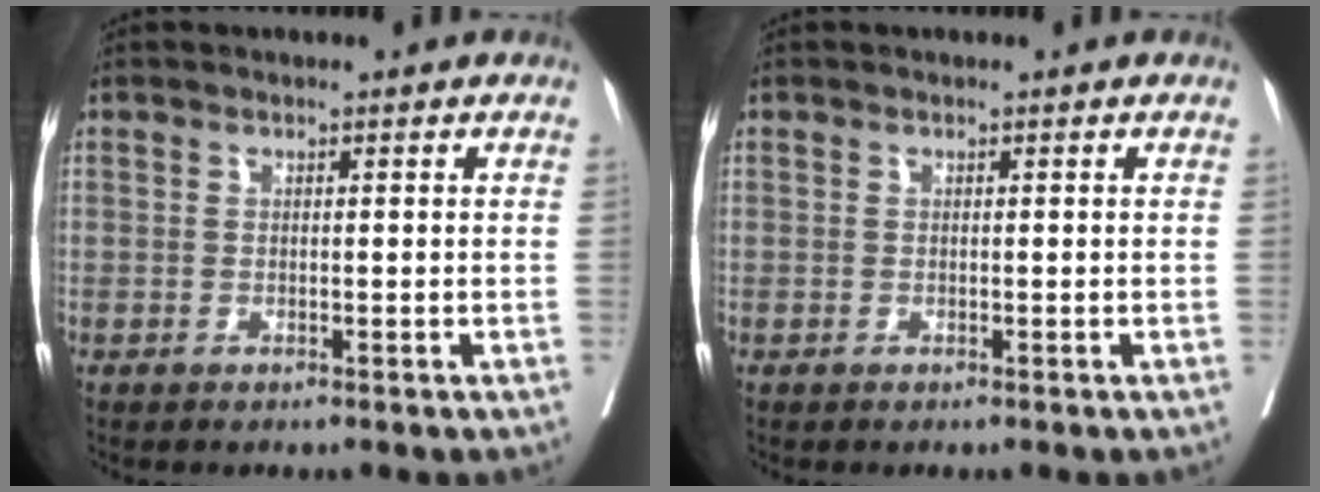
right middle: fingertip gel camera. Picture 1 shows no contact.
{"total": 0.0}